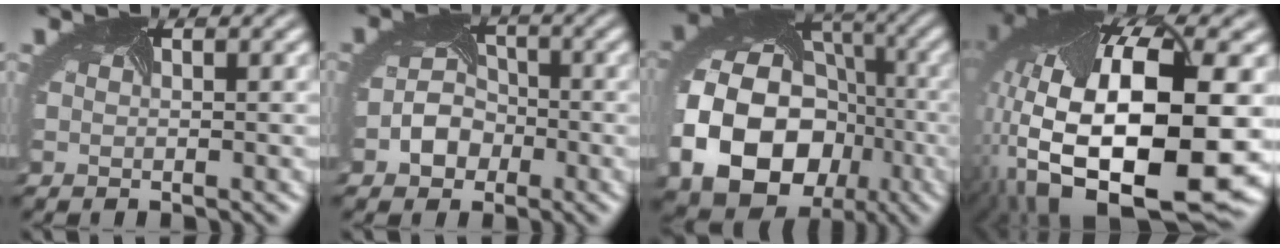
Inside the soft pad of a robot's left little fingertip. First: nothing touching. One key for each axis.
{"total": 3.0, "fx": -1.6, "fy": 2.3, "fz": 1.0, "tx": -0.025, "ty": -0.006, "tz": -0.025}
{"total": 16.0, "fx": -4.5, "fy": 12.8, "fz": 8.4, "tx": -0.191, "ty": -0.047, "tz": -0.073}
{"total": 19.0, "fx": -2.1, "fy": 8.5, "fz": 16.8, "tx": -0.327, "ty": -0.039, "tz": -0.007}